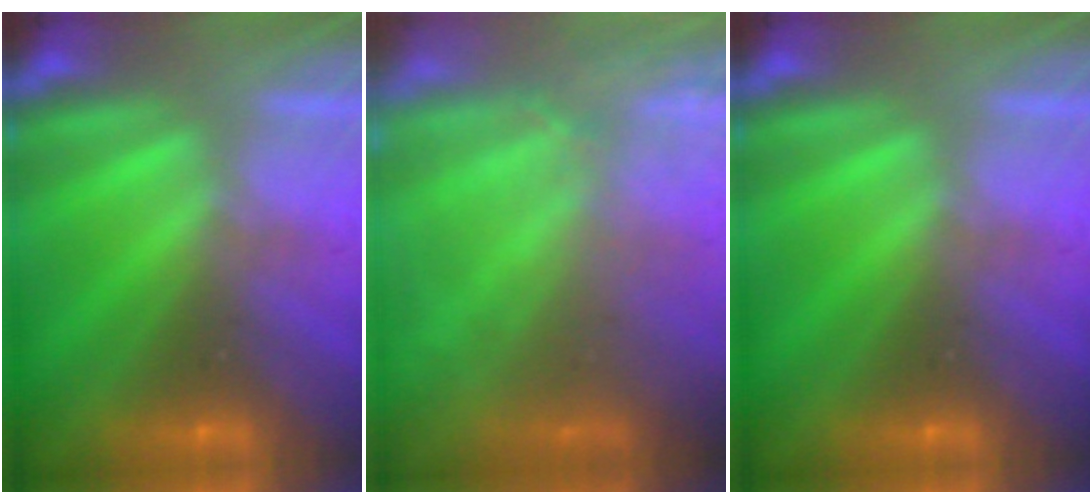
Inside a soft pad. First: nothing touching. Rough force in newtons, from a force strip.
{"total": 11.2}
{"total": 0.0}